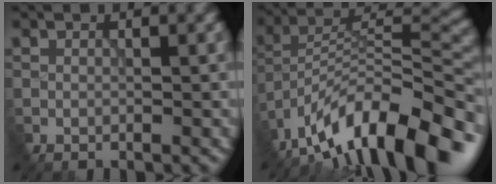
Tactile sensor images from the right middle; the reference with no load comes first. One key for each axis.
{"total": 15.1, "fx": -10.7, "fy": 4.4, "fz": 9.7, "tx": -0.166, "ty": 0.024, "tz": -0.187}